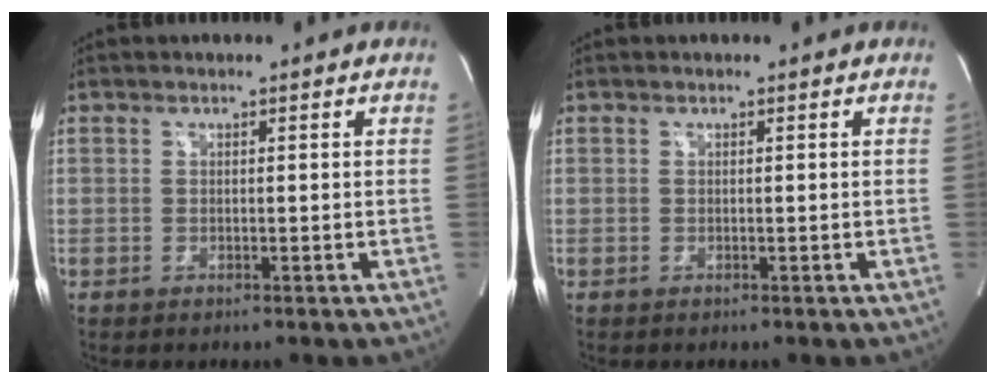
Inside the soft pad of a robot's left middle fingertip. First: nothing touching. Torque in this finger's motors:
{"motor_torque": [-0.01, 0.00, 0.03, 0.00]}